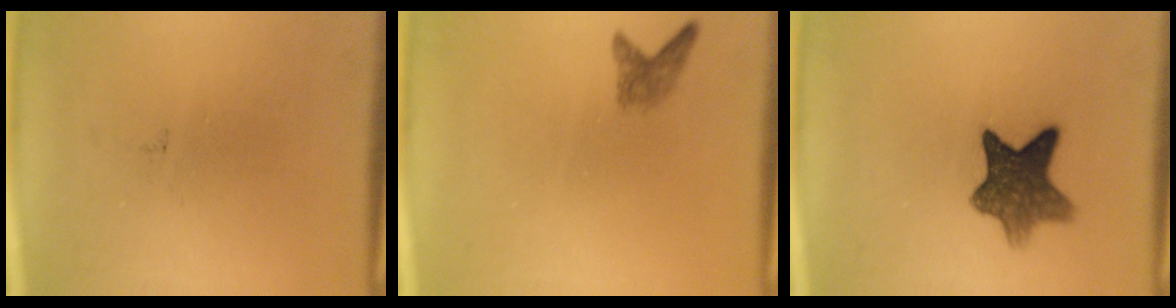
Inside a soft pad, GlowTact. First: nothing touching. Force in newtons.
{"total": 1.8}
{"total": 8.7}